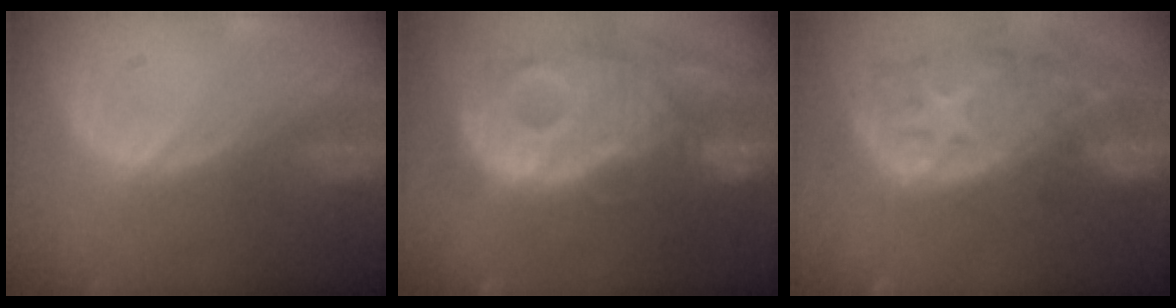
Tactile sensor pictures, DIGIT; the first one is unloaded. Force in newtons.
{"total": 13.9, "press": 12.0, "slide": 7.1}
{"total": 13.8, "press": 11.1, "slide": 8.1}